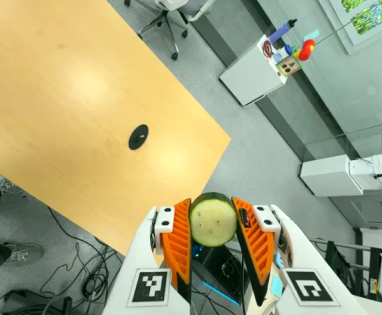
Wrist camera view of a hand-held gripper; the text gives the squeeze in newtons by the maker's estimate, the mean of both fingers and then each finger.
{"total": 10.4, "left": 10.1, "right": 10.7}